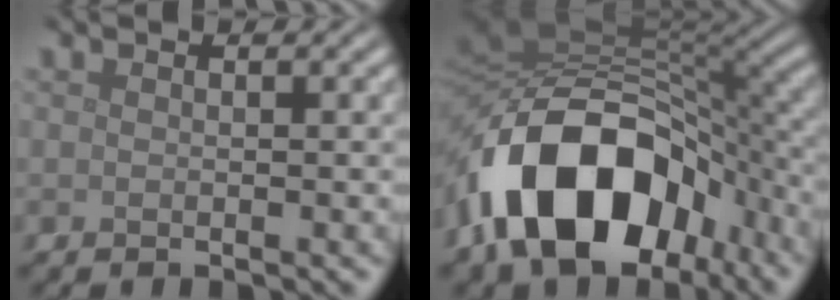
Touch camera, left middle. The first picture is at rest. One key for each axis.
{"total": 15.3, "fx": -6.5, "fy": 9.6, "fz": 9.9, "tx": -0.171, "ty": 0.005, "tz": -0.117}